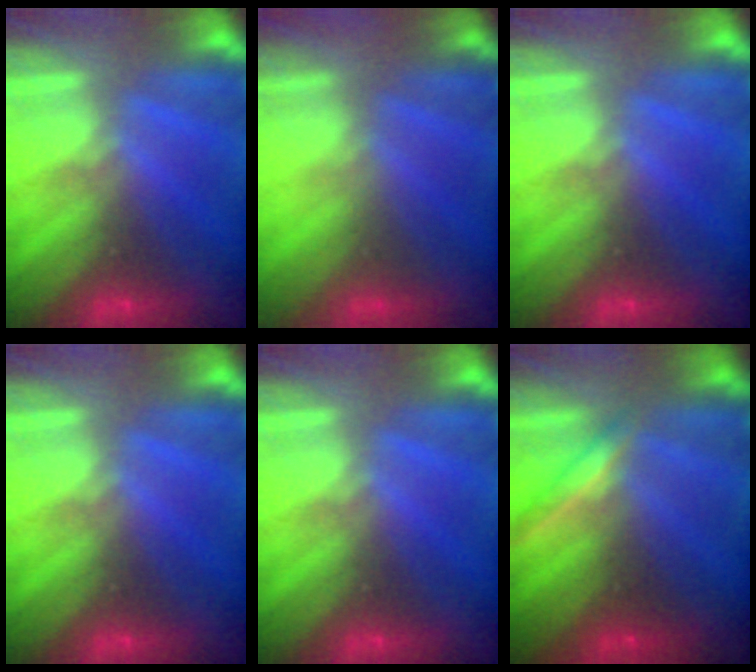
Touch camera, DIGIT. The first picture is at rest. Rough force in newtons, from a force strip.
{"total": 2.6}
{"total": 0.0}
{"total": 0.0}
{"total": 0.0}
{"total": 1.9}